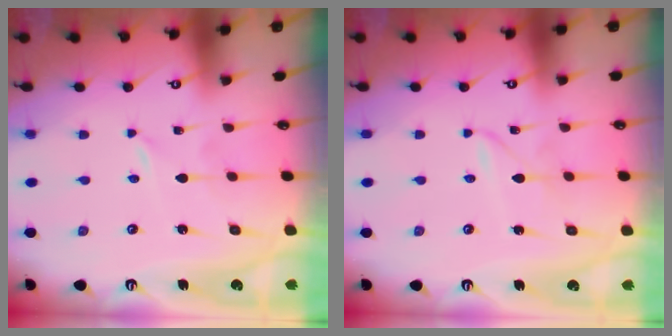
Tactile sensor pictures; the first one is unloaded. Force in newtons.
{"total": 2.0, "press": 2.0, "slide": 0.2}